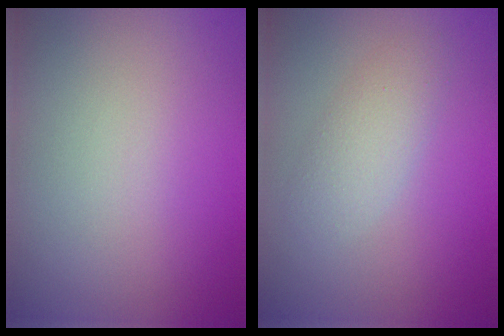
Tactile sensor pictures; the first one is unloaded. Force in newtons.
{"total": 2.3, "press": 2.3, "slide": 0.1}